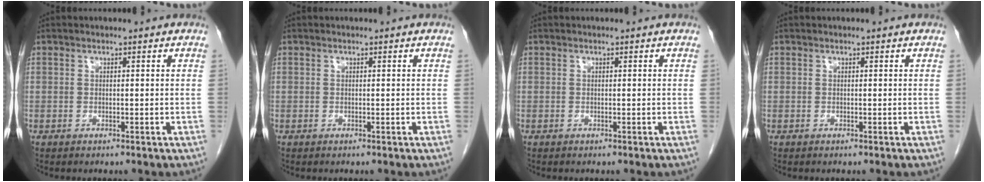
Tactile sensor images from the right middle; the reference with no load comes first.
{"total": 0.0}
{"total": 0.0}
{"total": 0.0}